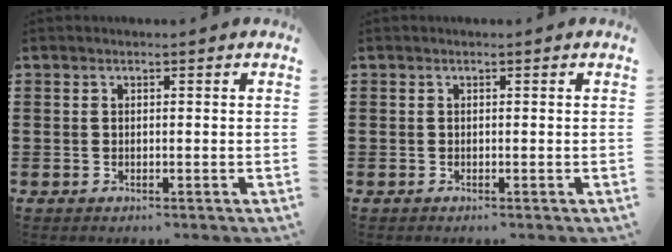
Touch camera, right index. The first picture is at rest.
{"total": 0.0}